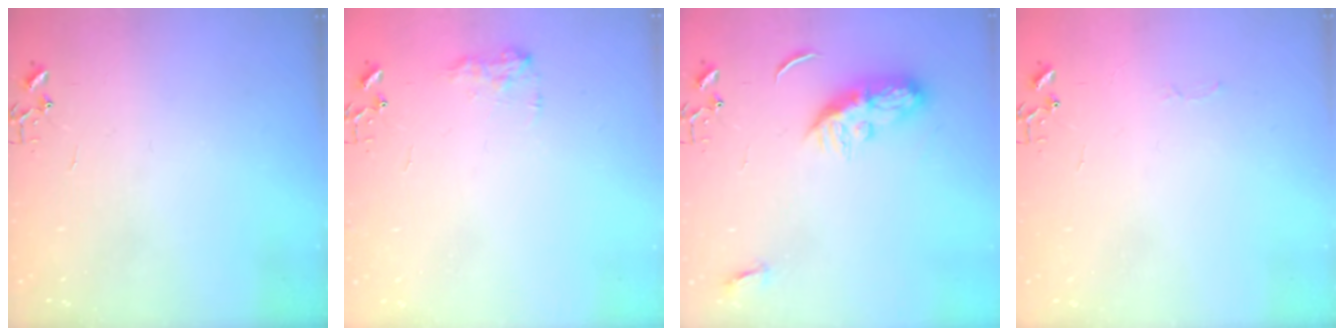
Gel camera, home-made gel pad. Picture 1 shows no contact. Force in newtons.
{"total": 7.9, "press": 7.9, "slide": 0.4}
{"total": 9.3, "press": 9.3, "slide": 0.1}
{"total": 2.5, "press": 2.5, "slide": 0.4}